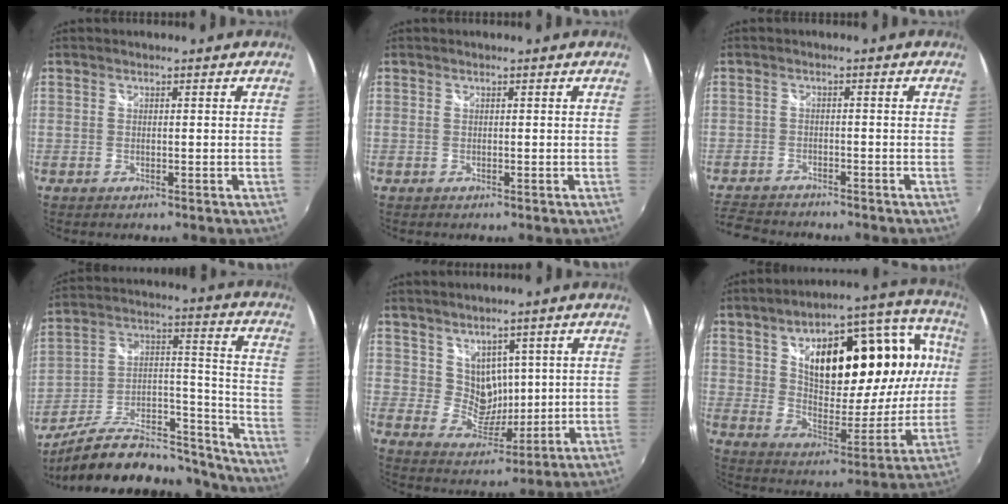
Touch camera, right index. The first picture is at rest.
{"total": 0.0}
{"total": 6.2, "force": [-6.1, 0.6, 0.9], "torque": [-0.044, -0.011, -0.105]}
{"total": 21.9, "force": [-17.4, 7.2, 11.1], "torque": [-0.162, 0.030, -0.256]}
{"total": 6.5, "force": [3.3, 5.2, 2.1], "torque": [-0.029, 0.001, 0.076]}
{"total": 25.5, "force": [7.2, 11.9, 21.4], "torque": [-0.338, 0.042, 0.132]}